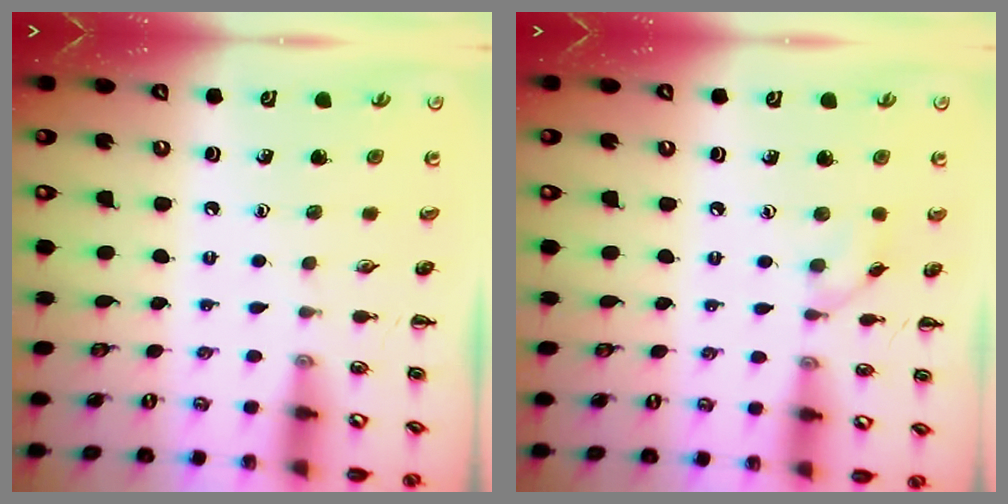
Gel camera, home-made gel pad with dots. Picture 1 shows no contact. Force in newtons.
{"total": 4.3, "press": 3.9, "slide": 1.8}